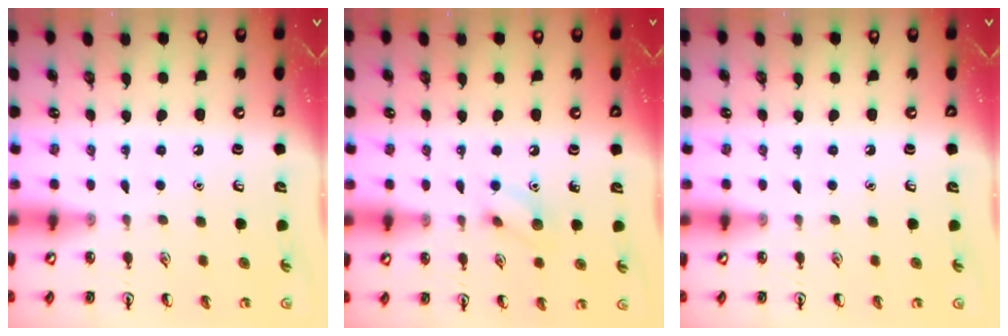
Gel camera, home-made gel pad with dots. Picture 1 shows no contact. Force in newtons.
{"total": 6.6, "press": 6.6, "slide": 0.9}
{"total": 0.0}